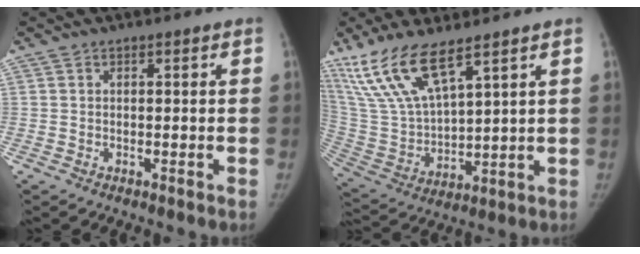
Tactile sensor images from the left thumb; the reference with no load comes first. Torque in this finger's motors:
{"motor_torque": [0.81, -0.47, 1.18, -1.59, 0.14]}